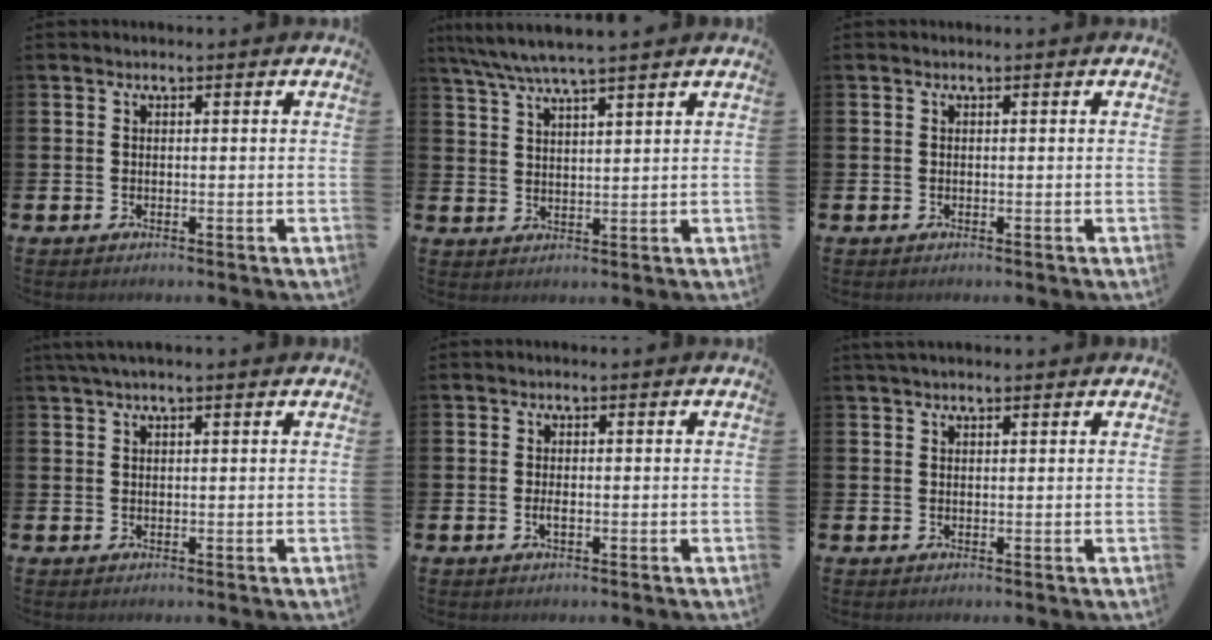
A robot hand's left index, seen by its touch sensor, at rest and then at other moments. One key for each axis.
{"total": 5.4, "fx": 5.0, "fy": -0.1, "fz": 2.1, "tx": -0.057, "ty": -0.017, "tz": 0.089}
{"total": 0.0}
{"total": 1.8, "fx": 1.4, "fy": 0.0, "fz": 1.1, "tx": -0.026, "ty": 0.005, "tz": 0.026}
{"total": 1.2, "fx": -0.2, "fy": 0.4, "fz": 1.1, "tx": -0.022, "ty": 0.000, "tz": -0.004}
{"total": 1.5, "fx": 1.4, "fy": 0.4, "fz": 0.6, "tx": 0.000, "ty": -0.001, "tz": 0.022}